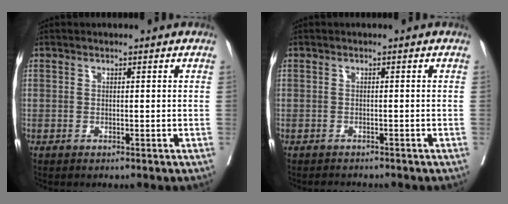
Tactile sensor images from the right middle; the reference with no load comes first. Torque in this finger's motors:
{"motor_torque": [0.13, -0.38, -0.01, 0.02]}